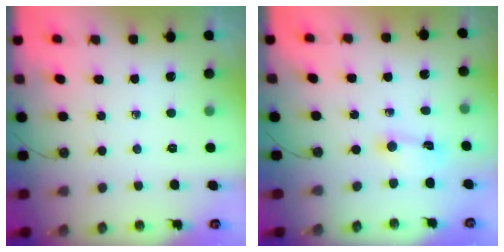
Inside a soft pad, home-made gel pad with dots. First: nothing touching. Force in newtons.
{"total": 1.5, "press": 1.5, "slide": 0.2}